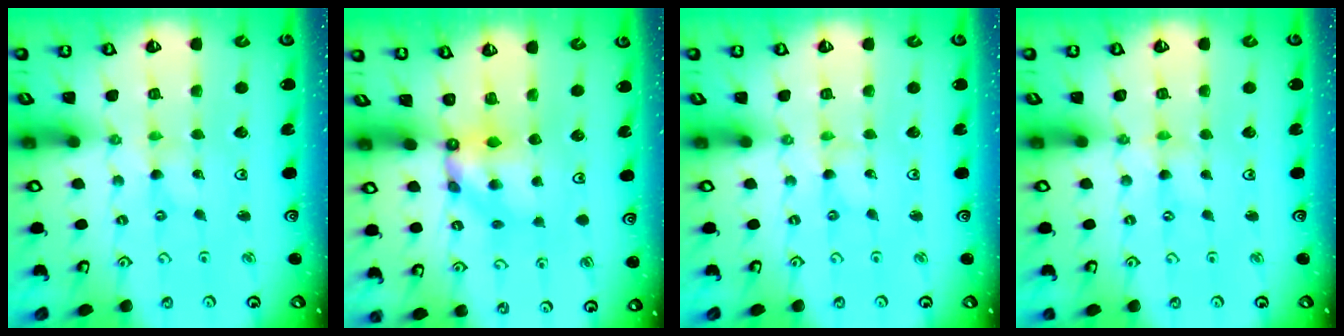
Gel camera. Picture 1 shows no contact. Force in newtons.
{"total": 6.5, "press": 6.5, "slide": 0.3}
{"total": 0.0}
{"total": 0.0}